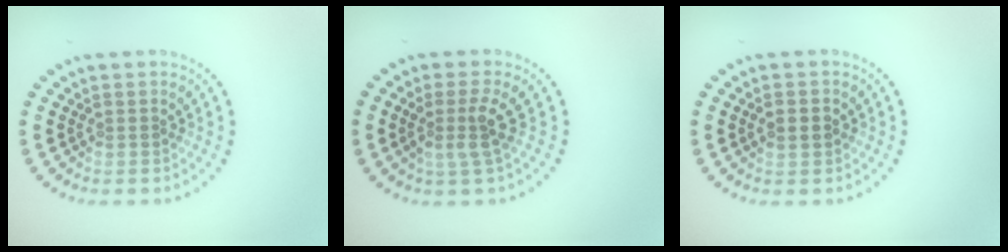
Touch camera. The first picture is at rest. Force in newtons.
{"total": 2.8, "press": 2.1, "slide": 1.8}
{"total": 2.1, "press": 2.1, "slide": 0.0}